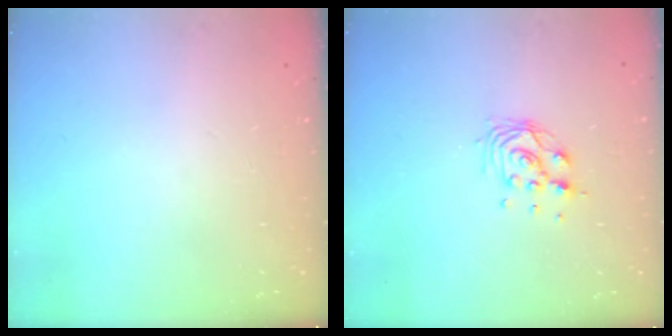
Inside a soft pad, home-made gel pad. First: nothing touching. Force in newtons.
{"total": 9.3, "press": 9.2, "slide": 1.3}